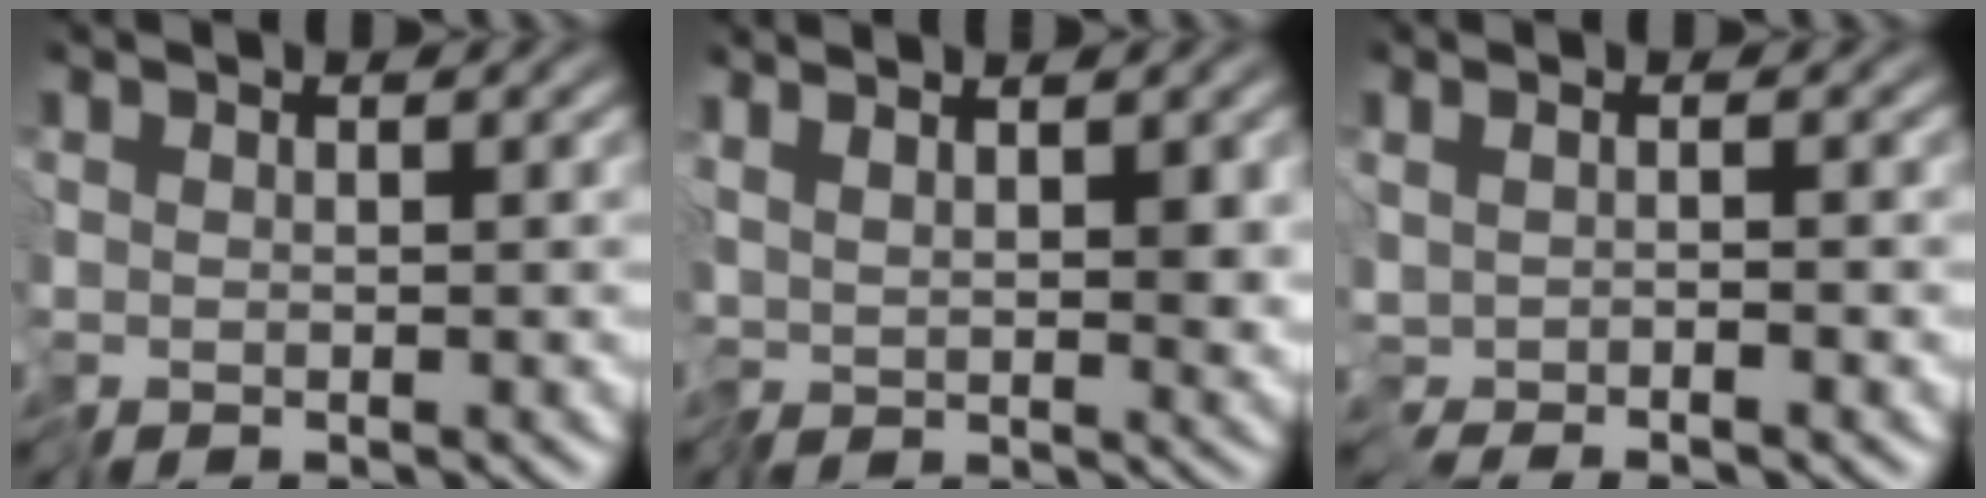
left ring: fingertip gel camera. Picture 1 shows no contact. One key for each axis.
{"total": 2.9, "fx": 1.2, "fy": 0.7, "fz": 2.5, "tx": -0.048, "ty": -0.002, "tz": 0.019}
{"total": 0.6, "fx": -0.3, "fy": -0.2, "fz": 0.4, "tx": -0.013, "ty": -0.006, "tz": -0.004}